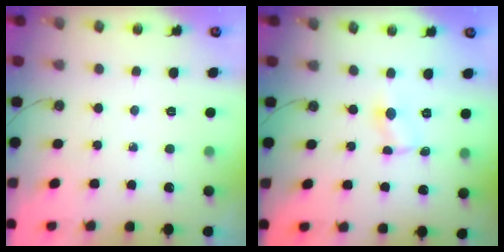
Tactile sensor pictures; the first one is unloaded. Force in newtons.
{"total": 1.7, "press": 1.7, "slide": 0.2}